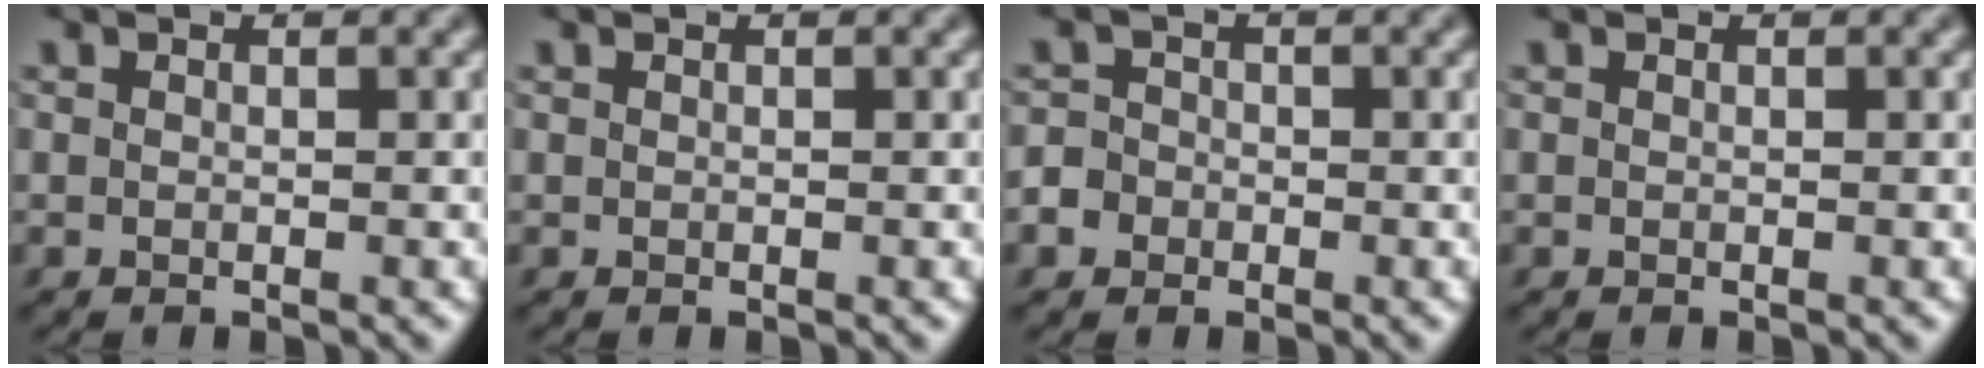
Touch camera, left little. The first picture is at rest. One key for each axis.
{"total": 0.0}
{"total": 4.9, "fx": -2.4, "fy": 4.1, "fz": 1.1, "tx": -0.016, "ty": 0.001, "tz": -0.068}
{"total": 0.0}